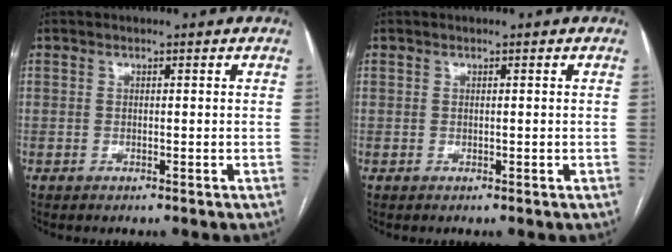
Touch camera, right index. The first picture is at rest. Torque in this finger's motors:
{"motor_torque": [0.00, 0.00, 0.00, 0.00]}